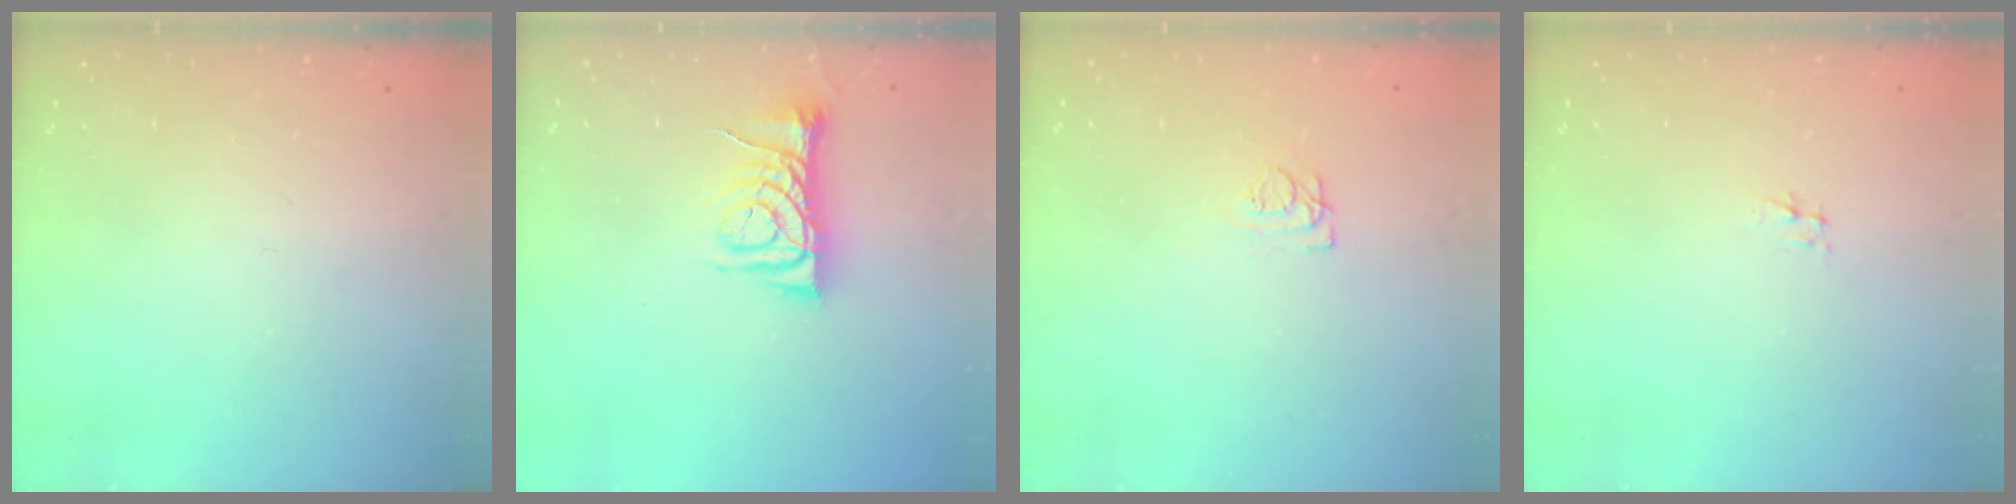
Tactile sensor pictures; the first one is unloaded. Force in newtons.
{"total": 6.7, "press": 6.7, "slide": 0.7}
{"total": 6.8, "press": 6.8, "slide": 0.8}
{"total": 2.3, "press": 2.3, "slide": 0.3}